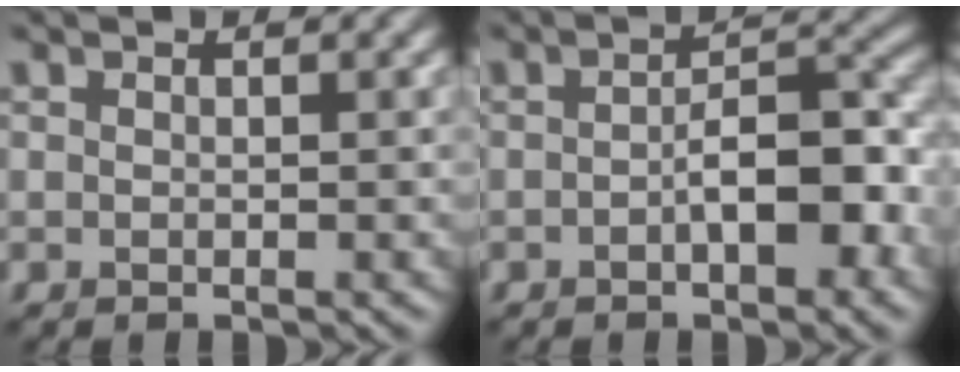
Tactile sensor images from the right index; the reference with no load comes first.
{"total": 5.1, "force": [-1.3, 2.0, 4.5], "torque": [-0.069, 0.008, -0.023]}